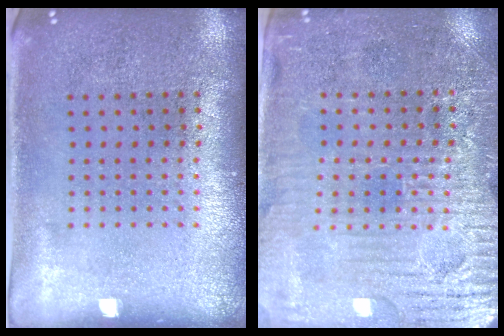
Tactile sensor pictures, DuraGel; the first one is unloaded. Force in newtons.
{"total": 3.6, "press": 3.4, "slide": 1.2}